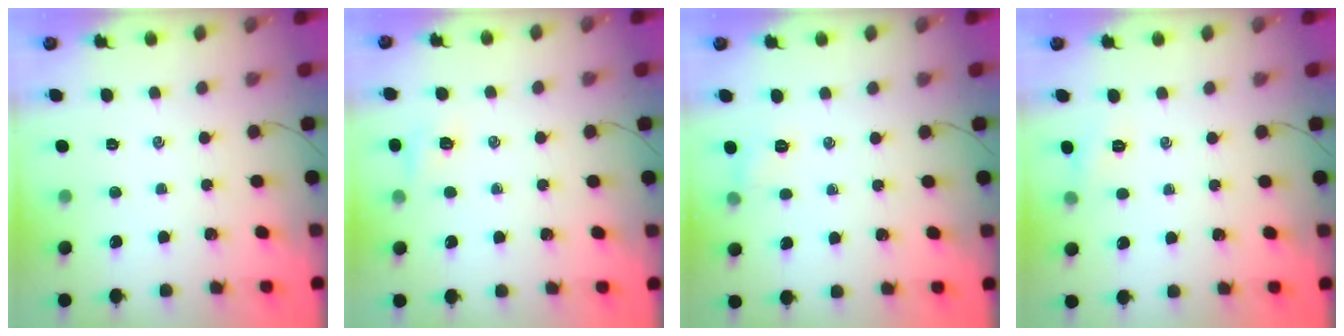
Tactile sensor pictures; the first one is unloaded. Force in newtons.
{"total": 5.3, "press": 5.1, "slide": 1.3}
{"total": 4.7, "press": 4.5, "slide": 1.1}
{"total": 5.9, "press": 5.6, "slide": 1.9}